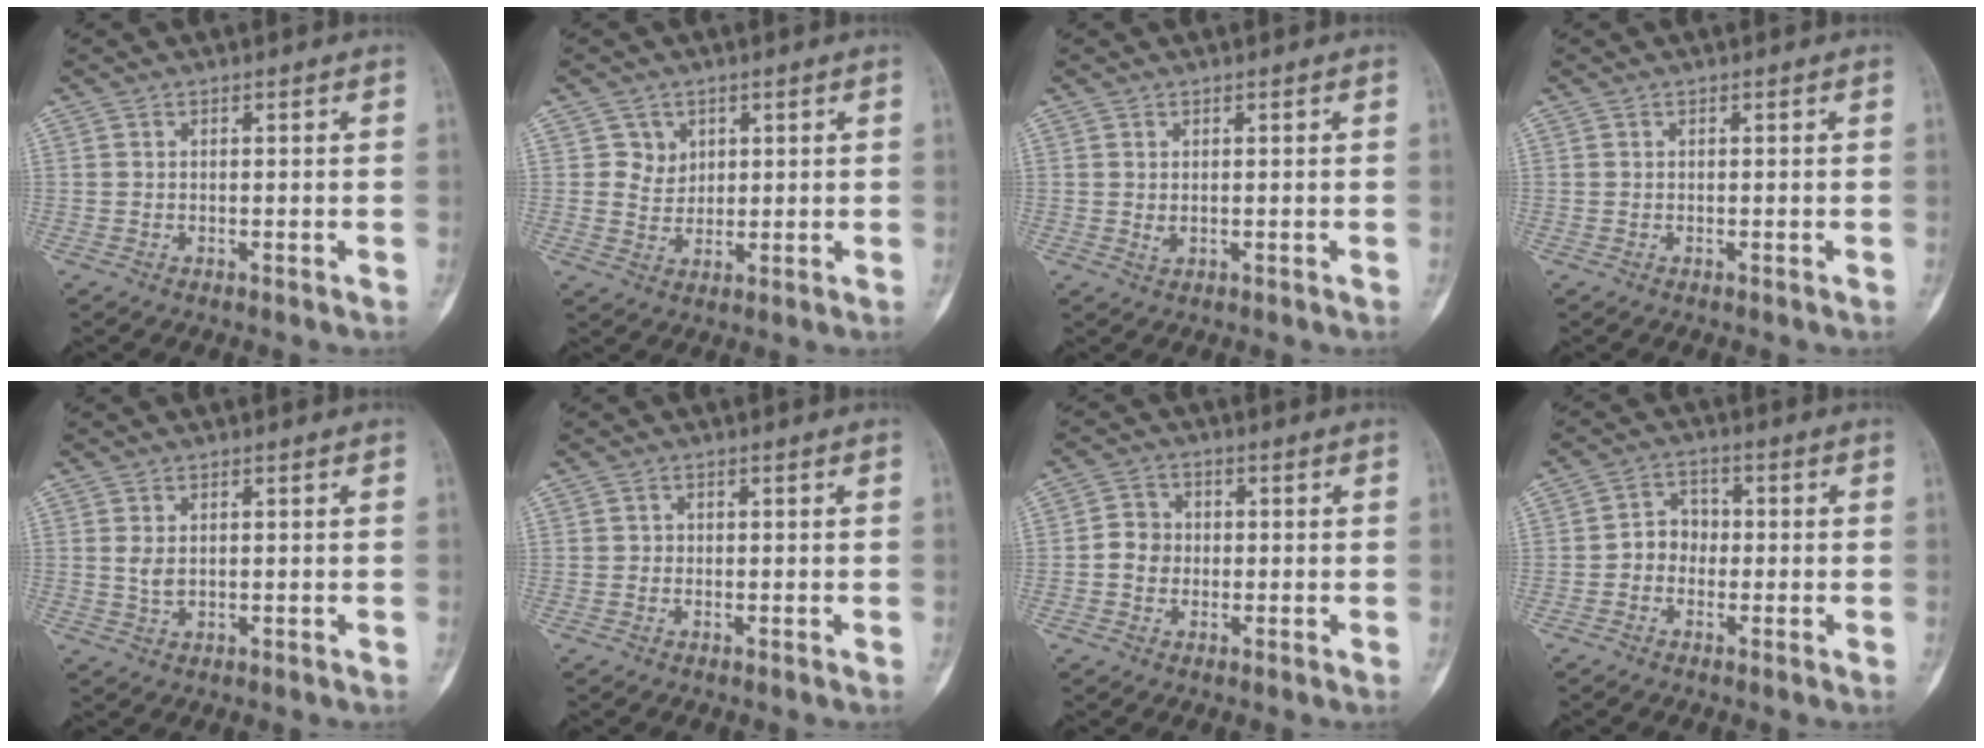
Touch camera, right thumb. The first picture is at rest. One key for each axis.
{"total": 3.7, "fx": 1.7, "fy": 3.2, "fz": 0.4, "tx": 0.014, "ty": -0.009, "tz": 0.029}
{"total": 0.9, "fx": 0.1, "fy": 0.5, "fz": 0.8, "tx": -0.013, "ty": -0.001, "tz": 0.008}
{"total": 0.0}
{"total": 2.1, "fx": 0.4, "fy": 1.3, "fz": 1.6, "tx": -0.028, "ty": -0.003, "tz": 0.013}
{"total": 0.6, "fx": -0.1, "fy": 0.6, "fz": 0.1, "tx": 0.005, "ty": 0.004, "tz": -0.004}
{"total": 4.2, "fx": -0.5, "fy": 3.8, "fz": 1.7, "tx": -0.010, "ty": 0.012, "tz": -0.016}
{"total": 4.5, "fx": -0.9, "fy": 3.9, "fz": 2.2, "tx": -0.011, "ty": 0.021, "tz": -0.028}